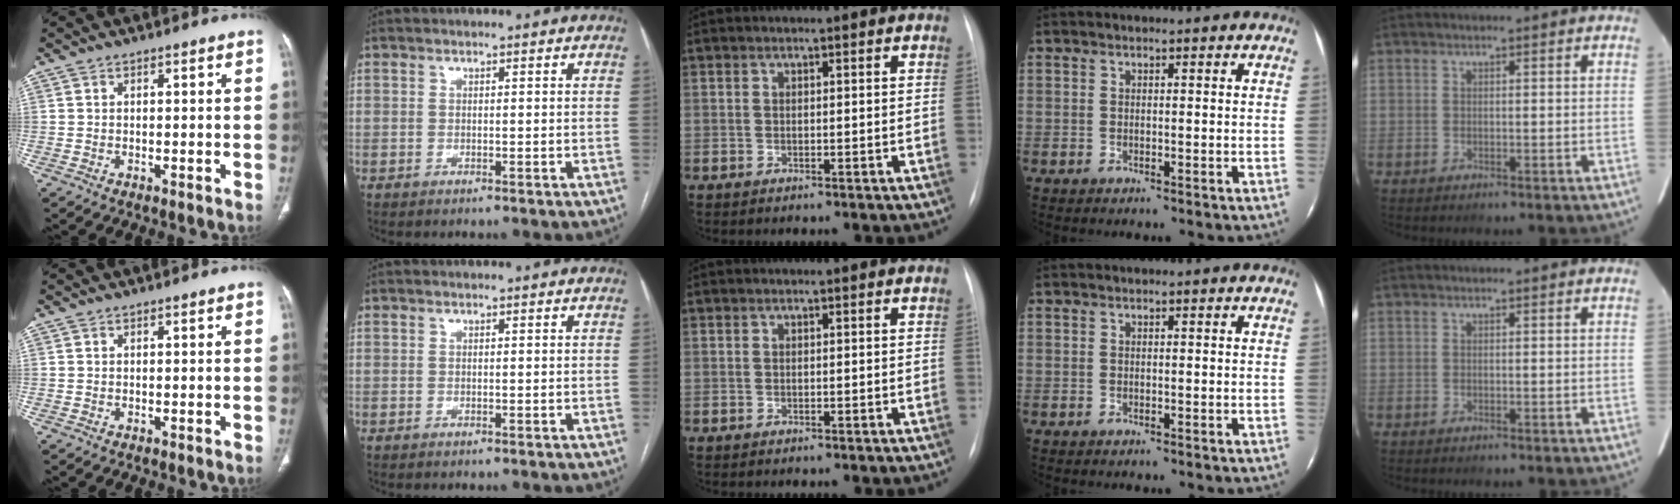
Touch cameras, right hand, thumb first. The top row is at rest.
{}